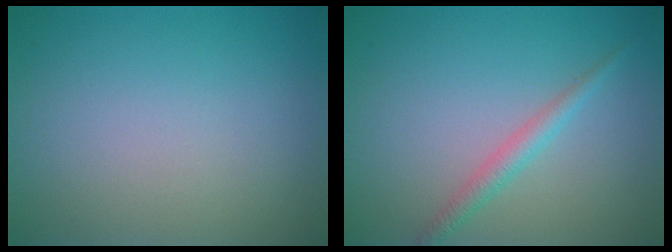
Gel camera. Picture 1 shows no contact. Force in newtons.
{"total": 1.8, "press": 1.8, "slide": 0.0}